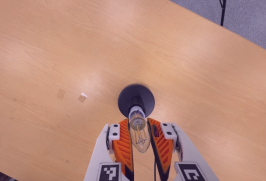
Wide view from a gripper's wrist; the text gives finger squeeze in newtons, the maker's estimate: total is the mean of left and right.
{"total": 20.2, "left": 22.8, "right": 17.6}